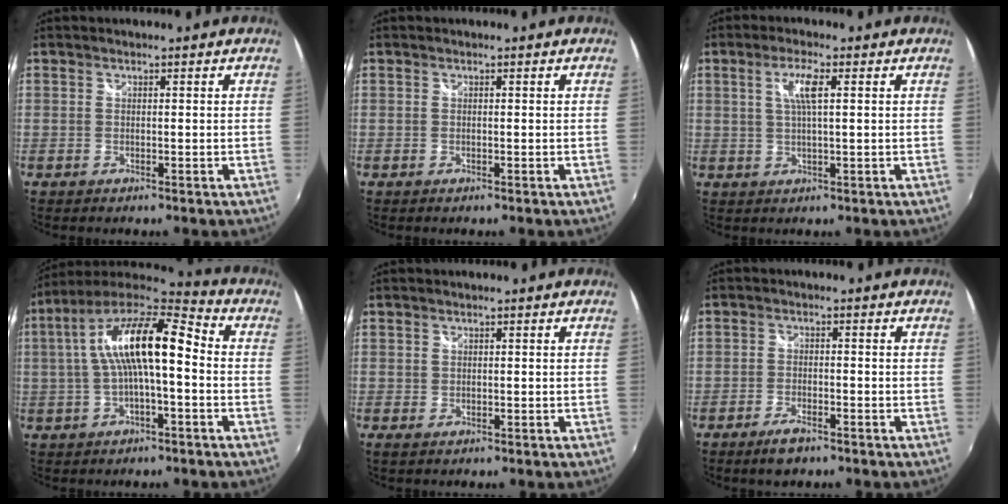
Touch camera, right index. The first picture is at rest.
{"total": 0.0}
{"total": 4.5, "force": [1.3, 0.5, 4.3], "torque": [-0.083, 0.001, 0.024]}
{"total": 16.0, "force": [0.6, 4.6, 15.3], "torque": [-0.279, 0.024, 0.003]}
{"total": 0.6, "force": [0.3, 0.5, 0.2], "torque": [-0.003, -0.001, 0.005]}
{"total": 4.0, "force": [-2.9, 1.4, 2.4], "torque": [-0.060, -0.004, -0.055]}